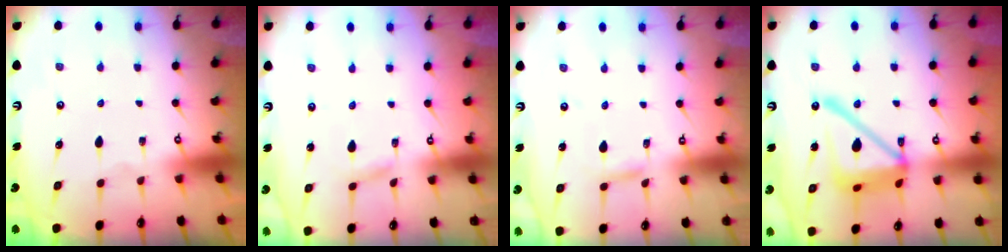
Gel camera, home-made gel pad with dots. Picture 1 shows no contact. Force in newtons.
{"total": 2.1, "press": 2.1, "slide": 0.1}
{"total": 3.5, "press": 3.5, "slide": 0.4}
{"total": 18.7, "press": 18.6, "slide": 1.7}